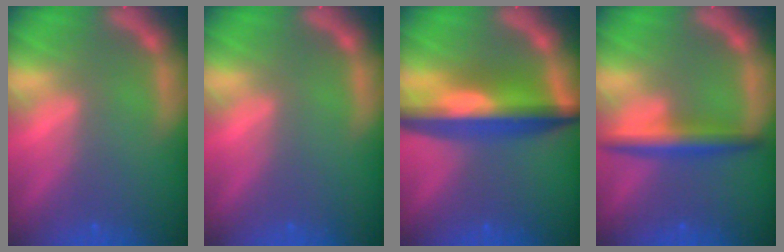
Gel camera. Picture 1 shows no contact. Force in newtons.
{"total": 0.0}
{"total": 9.0}
{"total": 4.0}